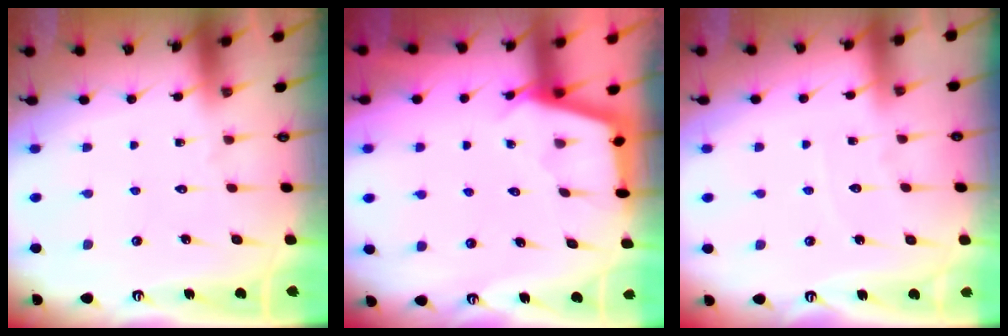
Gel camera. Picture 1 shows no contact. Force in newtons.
{"total": 3.0, "press": 3.0, "slide": 0.3}
{"total": 2.5, "press": 2.5, "slide": 0.4}